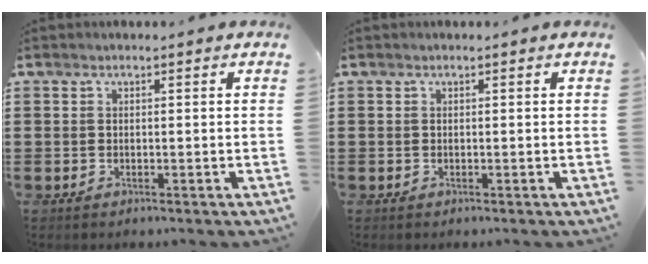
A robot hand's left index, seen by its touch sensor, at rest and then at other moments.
{"total": 0.0}